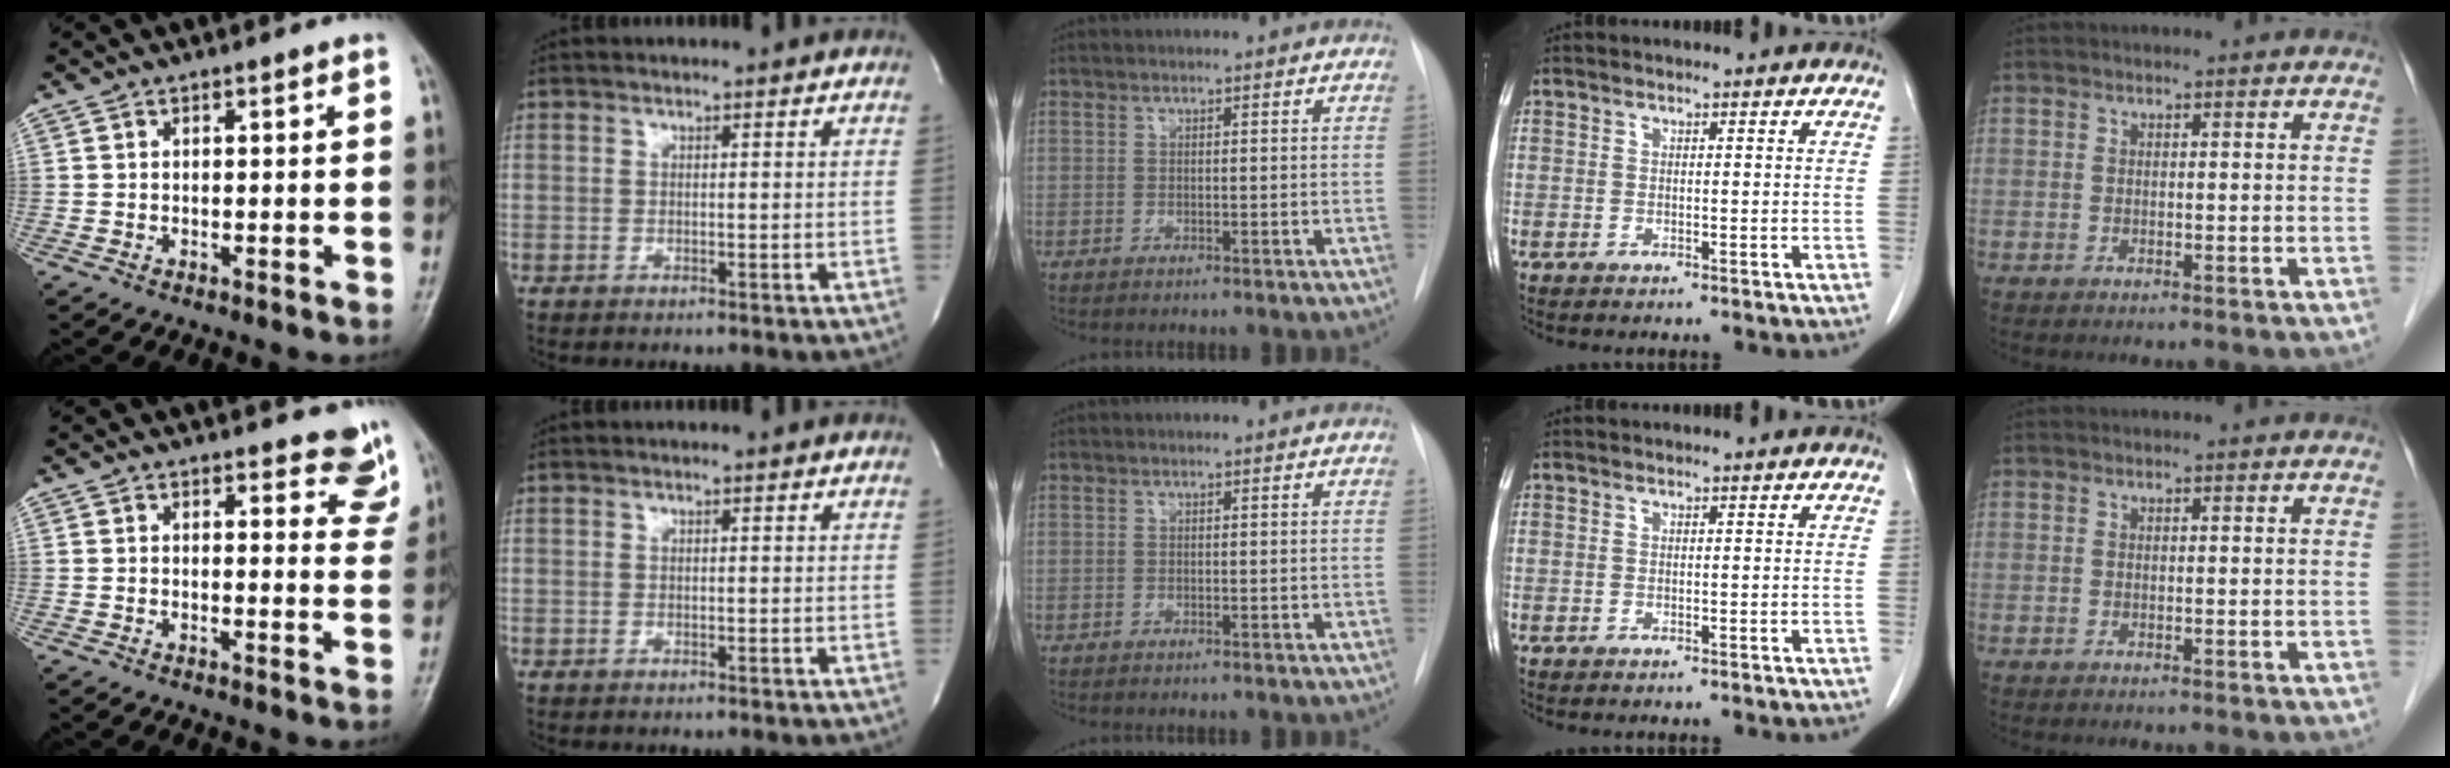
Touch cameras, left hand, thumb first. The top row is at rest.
{"thumb": {"total": 6.9, "force": [6.1, 2.2, 2.1], "torque": [0.014, -0.039, 0.051]}}